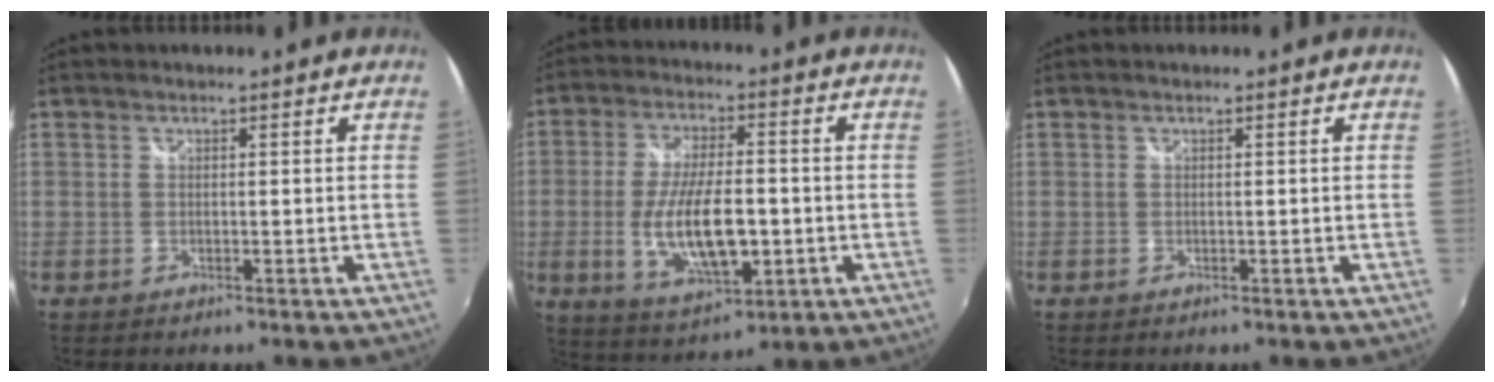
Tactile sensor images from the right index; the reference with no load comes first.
{"total": 13.7, "force": [-2.6, 5.1, 12.5], "torque": [-0.240, -0.014, -0.037]}
{"total": 0.0}